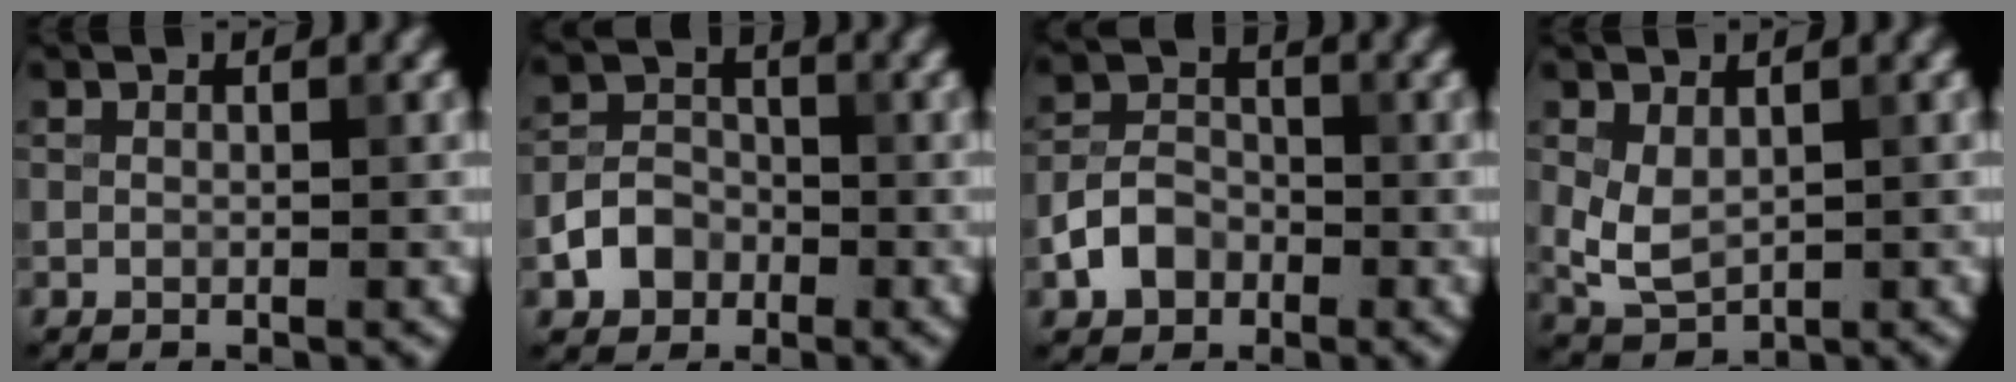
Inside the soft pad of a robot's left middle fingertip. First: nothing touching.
{"total": 3.5, "force": [-1.6, 2.7, 1.5], "torque": [-0.026, 0.005, -0.031]}
{"total": 3.7, "force": [-1.7, 2.7, 1.9], "torque": [-0.036, 0.004, -0.036]}
{"total": 3.0, "force": [0.5, 1.9, 2.2], "torque": [-0.052, -0.002, 0.016]}